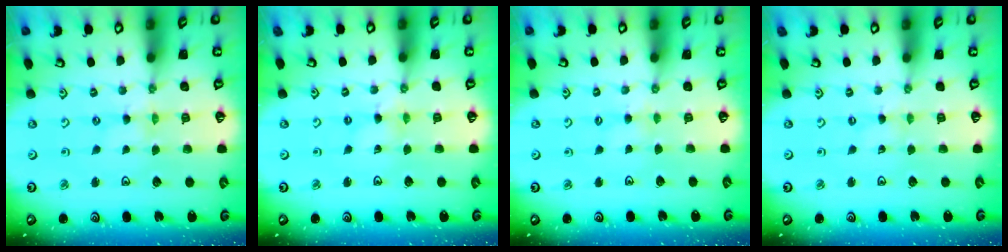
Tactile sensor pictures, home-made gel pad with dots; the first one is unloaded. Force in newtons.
{"total": 1.3, "press": 1.3, "slide": 0.3}
{"total": 2.0, "press": 2.0, "slide": 0.2}
{"total": 0.0}